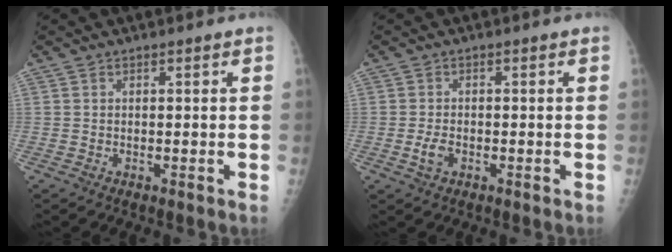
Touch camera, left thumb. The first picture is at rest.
{"total": 2.7, "force": [-0.9, 1.7, 1.9], "torque": [-0.036, 0.005, -0.016]}